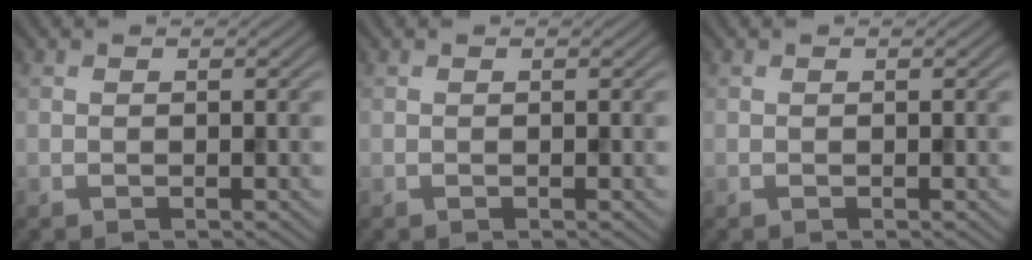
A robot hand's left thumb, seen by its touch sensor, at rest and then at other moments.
{"total": 0.0}
{"total": 0.0}